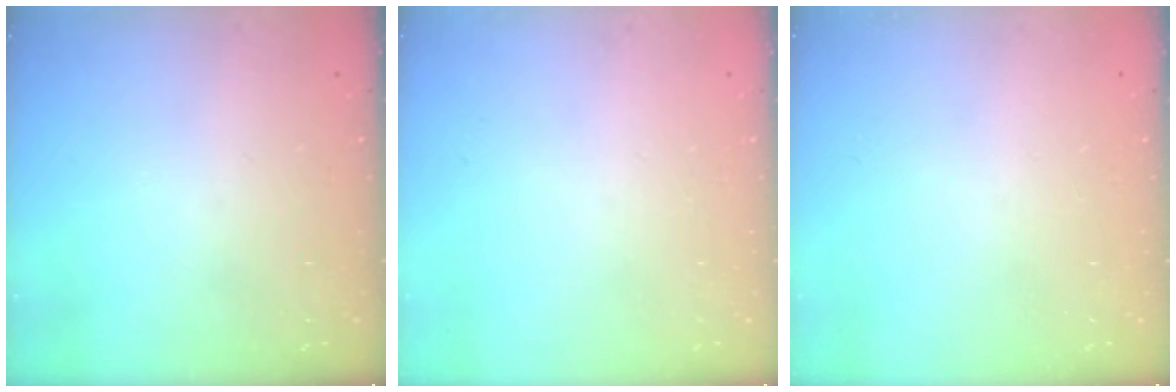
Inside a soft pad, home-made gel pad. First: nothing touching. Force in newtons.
{"total": 0.0}
{"total": 0.0}